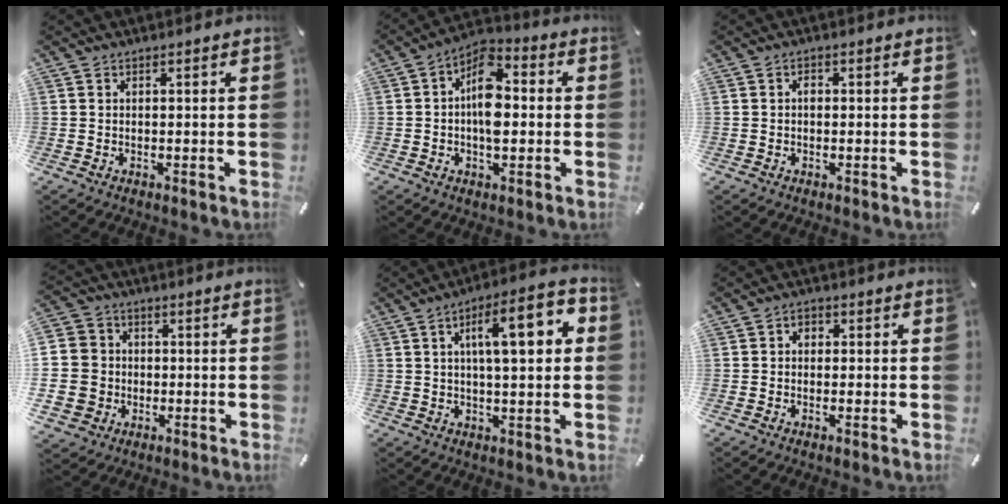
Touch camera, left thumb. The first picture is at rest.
{"total": 9.9, "force": [-0.5, 5.8, 8.0], "torque": [-0.136, 0.000, -0.011]}
{"total": 1.0, "force": [-0.1, 0.7, 0.7], "torque": [-0.014, 0.003, -0.004]}
{"total": 10.3, "force": [-1.3, 9.9, 2.4], "torque": [-0.073, 0.017, -0.020]}
{"total": 13.5, "force": [3.5, 4.2, 12.4], "torque": [-0.185, 0.000, 0.047]}
{"total": 2.2, "force": [-0.7, 1.8, 1.1], "torque": [-0.020, 0.009, -0.015]}